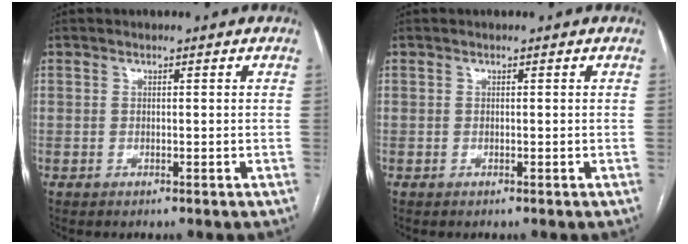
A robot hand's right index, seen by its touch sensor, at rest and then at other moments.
{"total": 0.0}